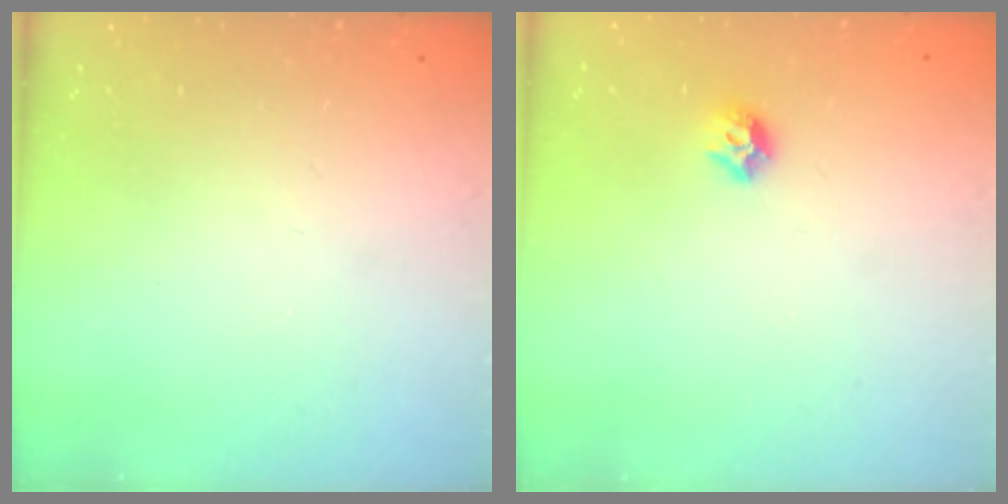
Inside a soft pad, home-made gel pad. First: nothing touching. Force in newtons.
{"total": 6.4, "press": 6.3, "slide": 0.8}